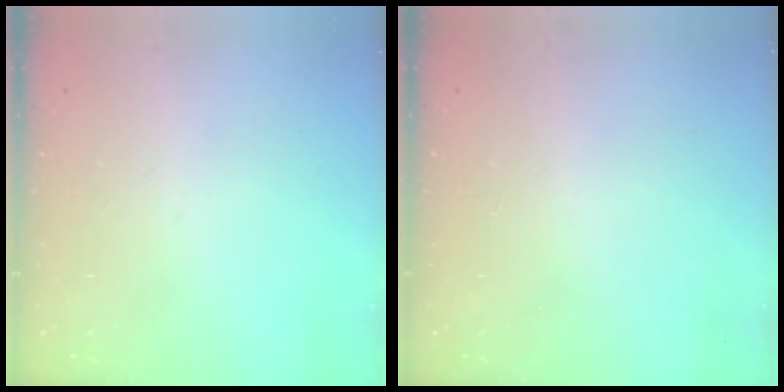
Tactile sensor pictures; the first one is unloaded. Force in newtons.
{"total": 2.6, "press": 2.6, "slide": 0.2}